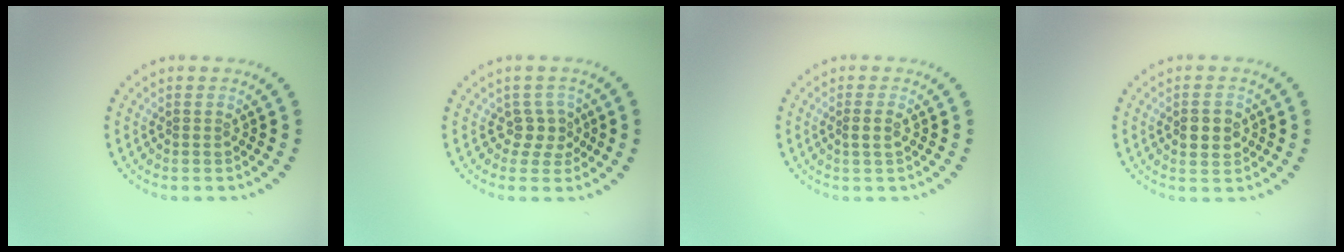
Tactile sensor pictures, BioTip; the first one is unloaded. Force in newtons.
{"total": 2.1, "press": 1.5, "slide": 1.4}
{"total": 1.1, "press": 1.0, "slide": 0.6}
{"total": 2.4, "press": 2.4, "slide": 0.1}